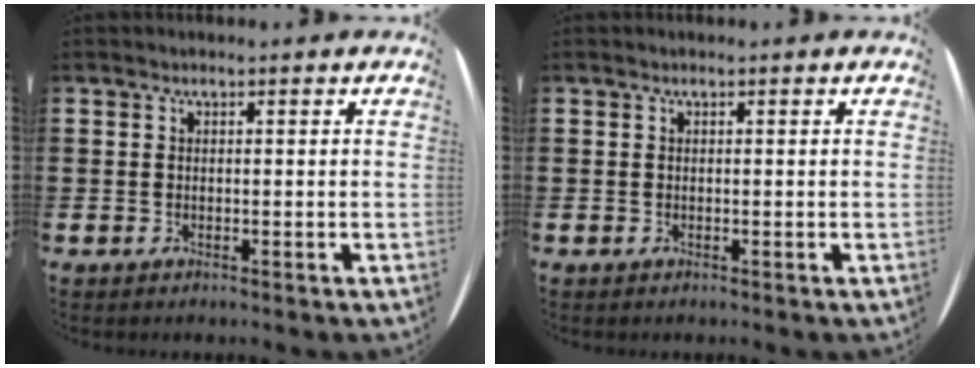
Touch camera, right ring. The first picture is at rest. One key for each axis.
{"total": 0.0}